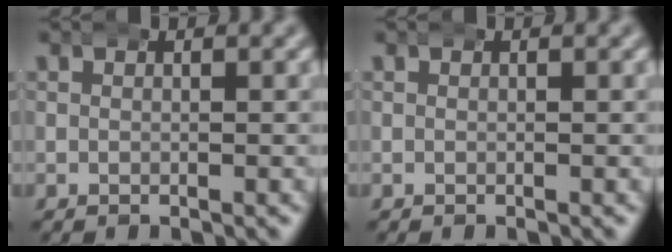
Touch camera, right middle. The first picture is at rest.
{"total": 0.0}